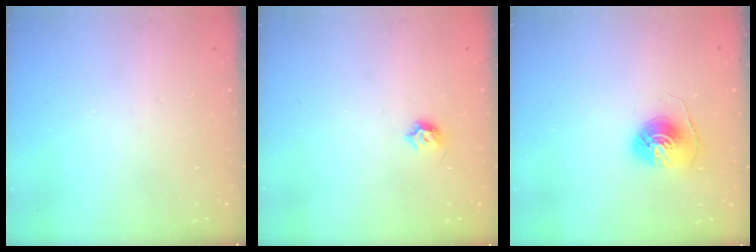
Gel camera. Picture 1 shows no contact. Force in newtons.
{"total": 5.0, "press": 4.9, "slide": 0.7}
{"total": 7.8, "press": 7.8, "slide": 0.3}